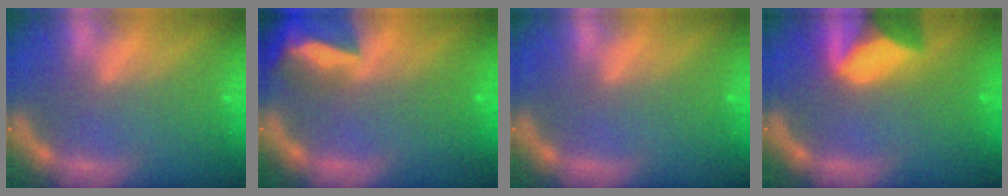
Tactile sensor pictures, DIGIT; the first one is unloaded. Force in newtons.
{"total": 8.5}
{"total": 0.0}
{"total": 8.0}